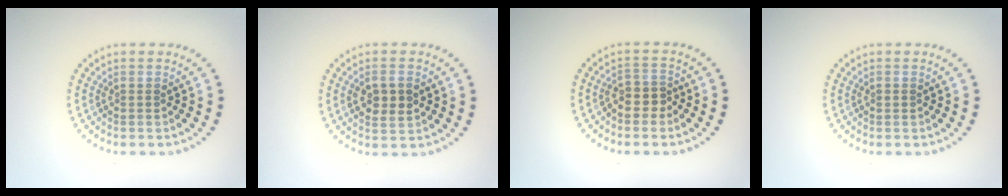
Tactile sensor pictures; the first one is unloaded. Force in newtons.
{"total": 2.7, "press": 2.7, "slide": 0.4}
{"total": 2.5, "press": 2.2, "slide": 1.1}
{"total": 0.6, "press": 0.6, "slide": 0.0}